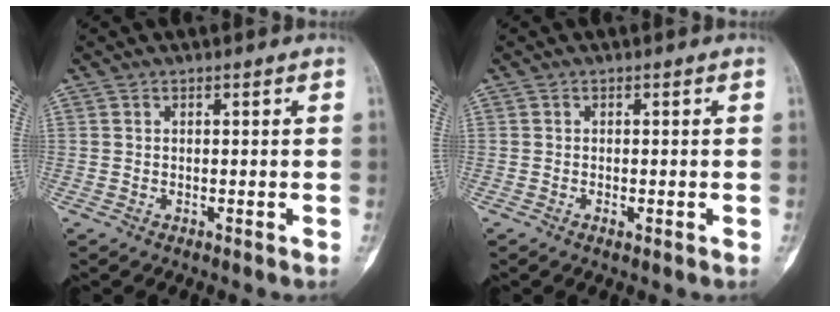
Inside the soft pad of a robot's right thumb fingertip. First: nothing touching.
{"total": 1.0, "force": [-0.3, 0.4, 0.8], "torque": [-0.011, 0.000, -0.006]}